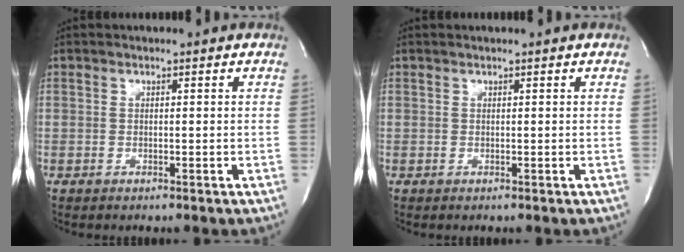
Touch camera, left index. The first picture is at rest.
{"total": 1.2, "force": [1.2, -0.1, 0.4], "torque": [-0.007, 0.011, 0.021]}